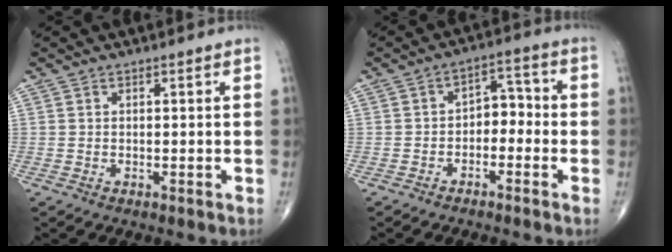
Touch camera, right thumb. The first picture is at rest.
{"total": 5.5, "force": [-1.9, 3.7, 3.6], "torque": [-0.026, 0.040, -0.042]}